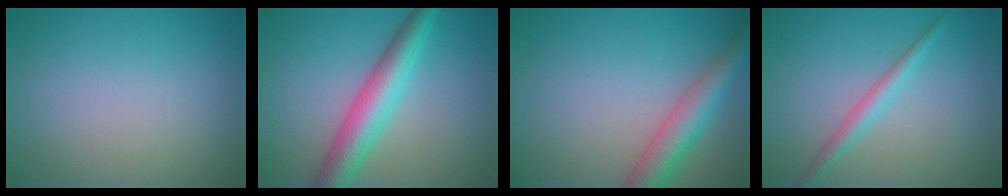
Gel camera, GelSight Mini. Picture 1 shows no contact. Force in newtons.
{"total": 5.4, "press": 5.4, "slide": 0.0}
{"total": 5.0, "press": 5.0, "slide": 0.3}
{"total": 1.9, "press": 1.9, "slide": 0.0}